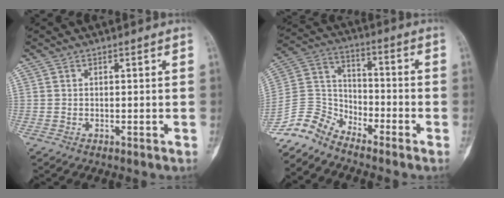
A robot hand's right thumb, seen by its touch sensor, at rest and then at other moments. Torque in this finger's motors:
{"motor_torque": [0.33, 0.50, -0.52, -0.52, 0.00]}